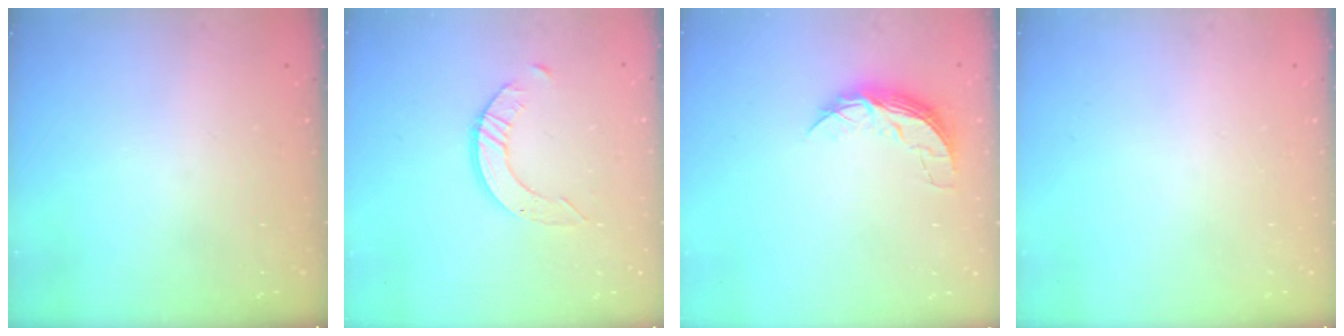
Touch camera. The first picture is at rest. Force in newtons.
{"total": 5.0, "press": 5.0, "slide": 0.4}
{"total": 6.9, "press": 6.9, "slide": 0.5}
{"total": 0.0}